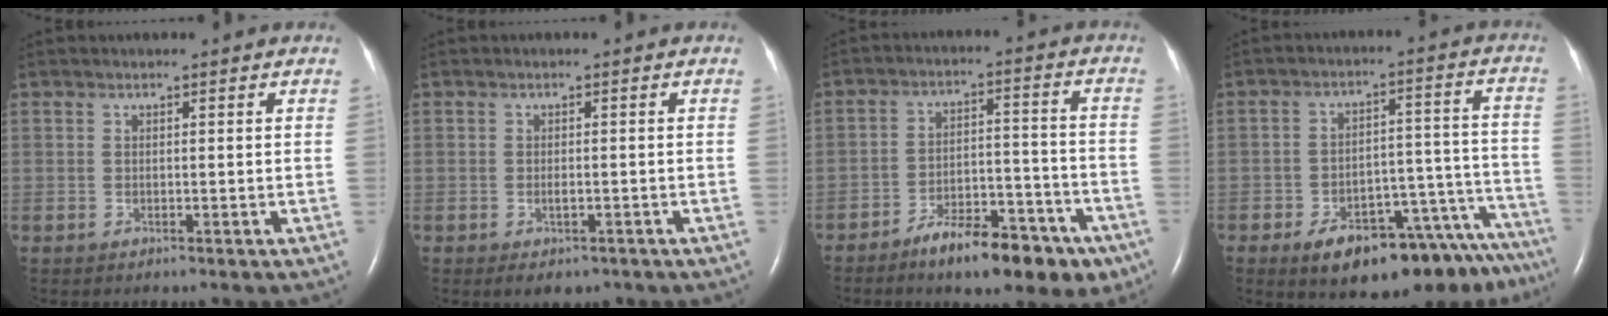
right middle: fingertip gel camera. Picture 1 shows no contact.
{"total": 2.9, "force": [-1.6, 1.3, 2.1], "torque": [-0.035, -0.003, -0.013]}
{"total": 12.8, "force": [-8.6, 4.7, 8.2], "torque": [-0.108, 0.021, -0.128]}
{"total": 19.2, "force": [-15.2, 6.2, 10.0], "torque": [-0.047, 0.049, -0.200]}